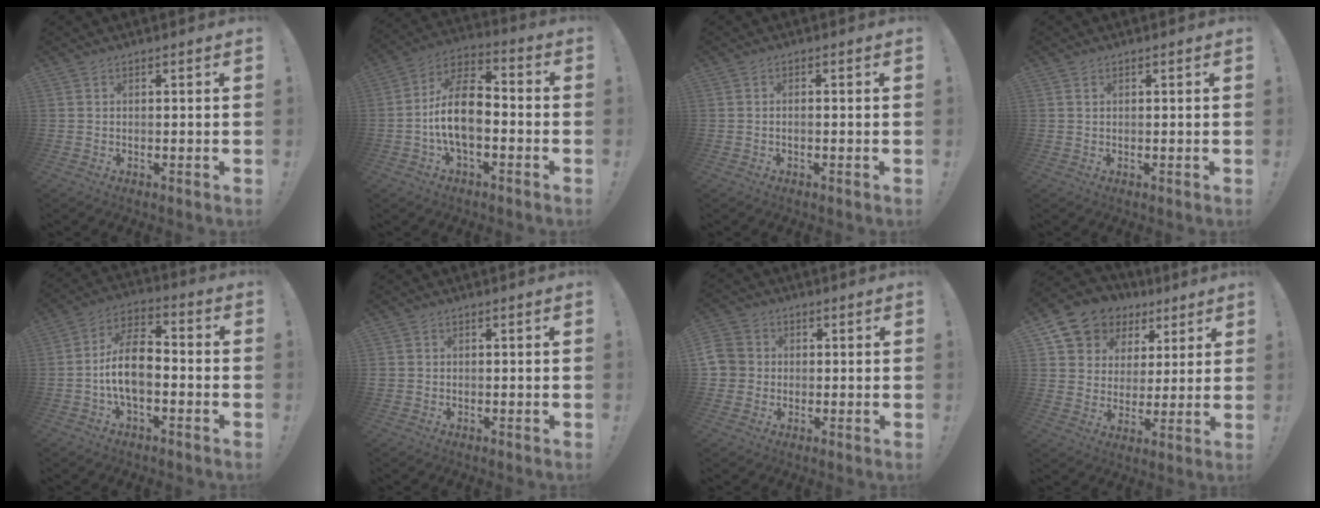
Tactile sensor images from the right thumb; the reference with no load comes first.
{"total": 14.3, "force": [-3.3, 7.7, 11.6], "torque": [-0.215, 0.023, -0.058]}
{"total": 1.1, "force": [-0.8, 0.0, 0.8], "torque": [-0.018, 0.002, -0.013]}
{"total": 0.7, "force": [0.4, 0.4, 0.4], "torque": [-0.002, -0.002, 0.007]}
{"total": 12.5, "force": [-3.1, 6.7, 10.0], "torque": [-0.193, 0.020, -0.056]}
{"total": 1.0, "force": [-0.1, 1.0, 0.2], "torque": [-0.005, 0.004, -0.002]}
{"total": 6.3, "force": [0.1, 5.9, 2.0], "torque": [-0.043, 0.013, 0.003]}
{"total": 11.5, "force": [6.8, 8.8, 2.9], "torque": [-0.052, -0.046, 0.138]}